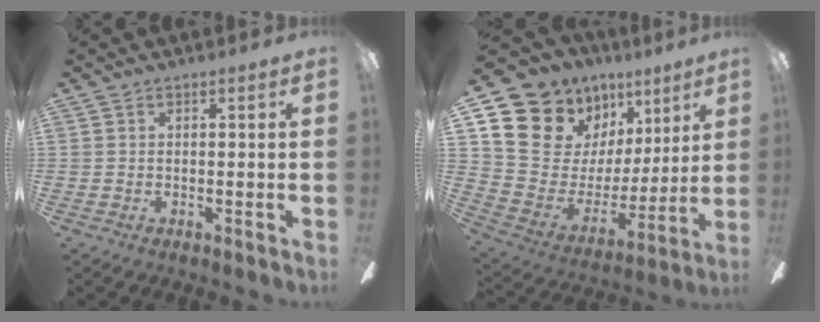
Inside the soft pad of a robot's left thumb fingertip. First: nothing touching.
{"total": 12.9, "force": [8.8, 8.7, 3.4], "torque": [-0.088, -0.070, 0.175]}